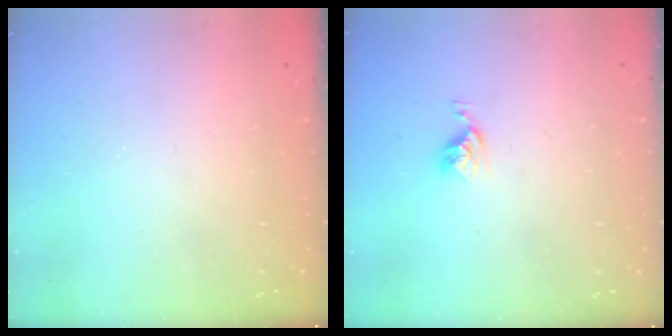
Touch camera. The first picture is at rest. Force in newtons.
{"total": 5.2, "press": 5.2, "slide": 0.6}